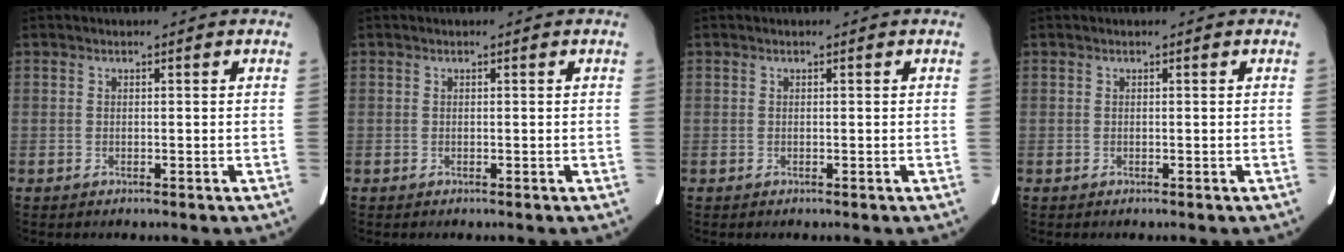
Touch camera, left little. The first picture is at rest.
{"total": 0.0}
{"total": 0.0}
{"total": 0.0}